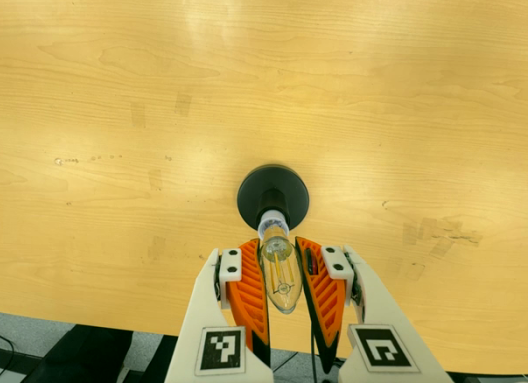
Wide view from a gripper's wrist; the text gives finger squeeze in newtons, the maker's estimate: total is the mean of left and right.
{"total": 22.5, "left": 24.1, "right": 21.0}